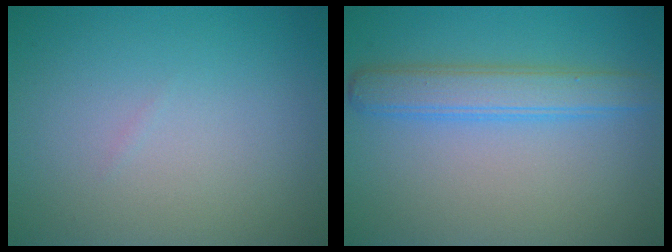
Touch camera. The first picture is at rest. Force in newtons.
{"total": 3.7, "press": 3.7, "slide": 0.1}